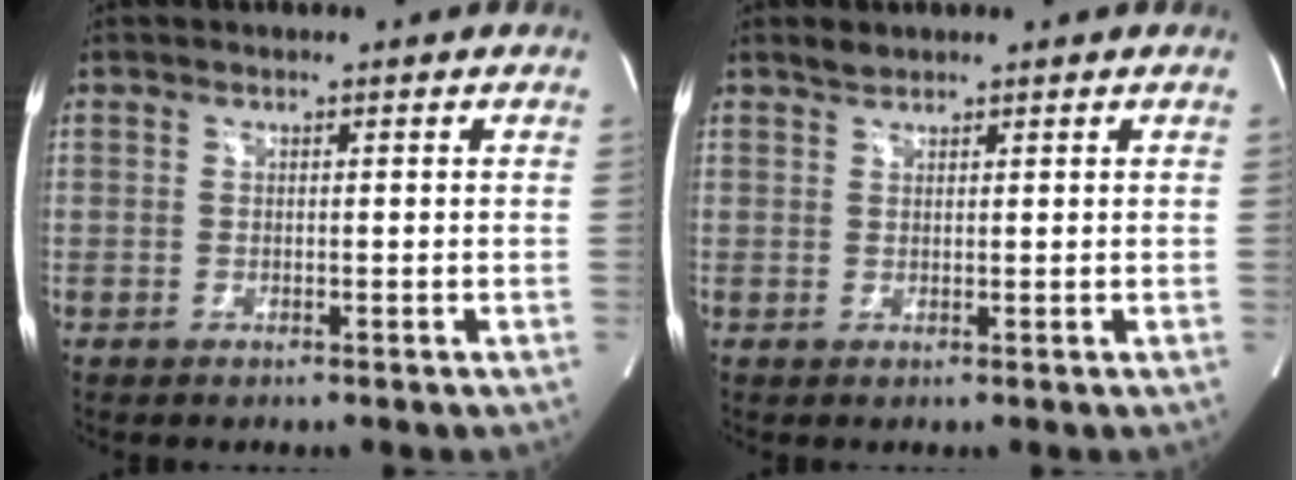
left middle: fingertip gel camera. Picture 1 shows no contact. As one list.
[{"total": 1.3, "force": [1.3, 0.3, 0.2], "torque": [-0.012, 0.003, 0.026]}]